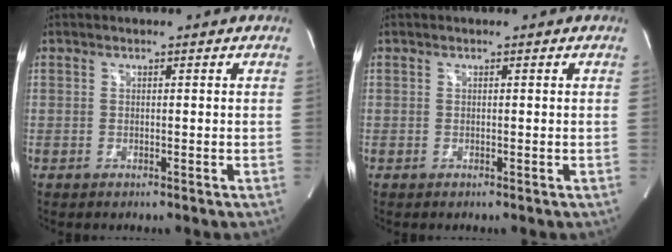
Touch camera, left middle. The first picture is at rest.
{"total": 0.0}